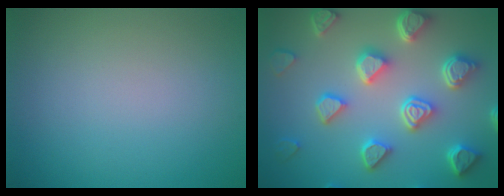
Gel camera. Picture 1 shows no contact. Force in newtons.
{"total": 7.1, "press": 5.7, "slide": 4.2}